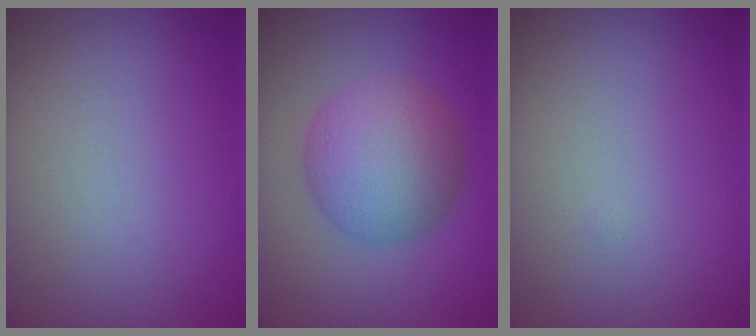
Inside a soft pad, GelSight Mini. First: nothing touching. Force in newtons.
{"total": 6.9, "press": 6.9, "slide": 0.3}
{"total": 0.0}